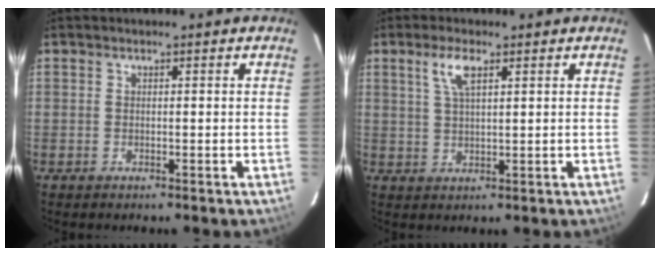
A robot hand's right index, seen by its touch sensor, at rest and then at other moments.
{"total": 4.5, "force": [2.3, 1.3, 3.6], "torque": [-0.071, 0.005, 0.045]}